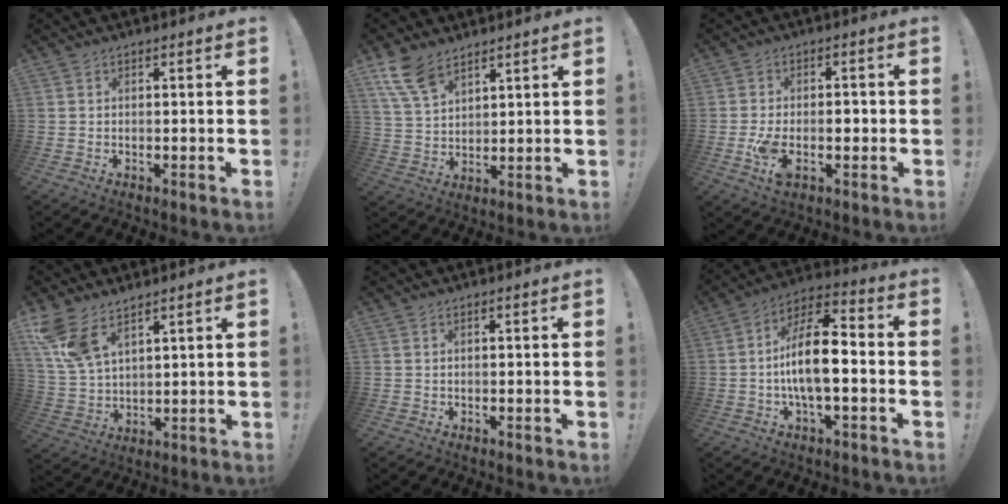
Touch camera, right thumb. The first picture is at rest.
{"total": 9.7, "force": [6.6, 4.8, 5.1], "torque": [-0.109, -0.026, 0.133]}
{"total": 7.4, "force": [-2.1, 4.2, 5.7], "torque": [-0.111, 0.002, -0.037]}
{"total": 9.7, "force": [7.0, 4.5, 5.1], "torque": [-0.108, -0.024, 0.139]}
{"total": 0.0}
{"total": 14.4, "force": [-2.5, 5.8, 13.0], "torque": [-0.242, 0.012, -0.049]}